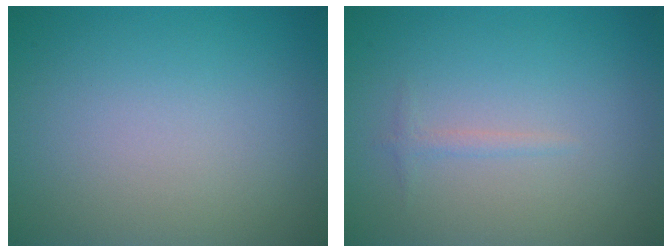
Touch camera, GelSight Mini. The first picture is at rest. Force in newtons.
{"total": 0.7, "press": 0.7, "slide": 0.0}